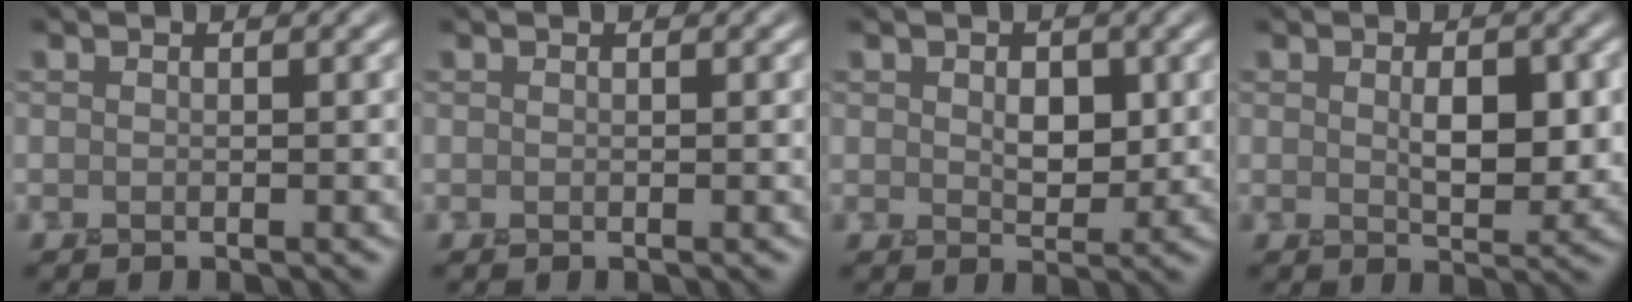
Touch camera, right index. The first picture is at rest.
{"total": 0.0}
{"total": 2.0, "force": [0.6, 1.4, 1.3], "torque": [-0.025, 0.004, 0.017]}
{"total": 3.2, "force": [0.5, 1.5, 2.7], "torque": [-0.049, 0.005, 0.018]}